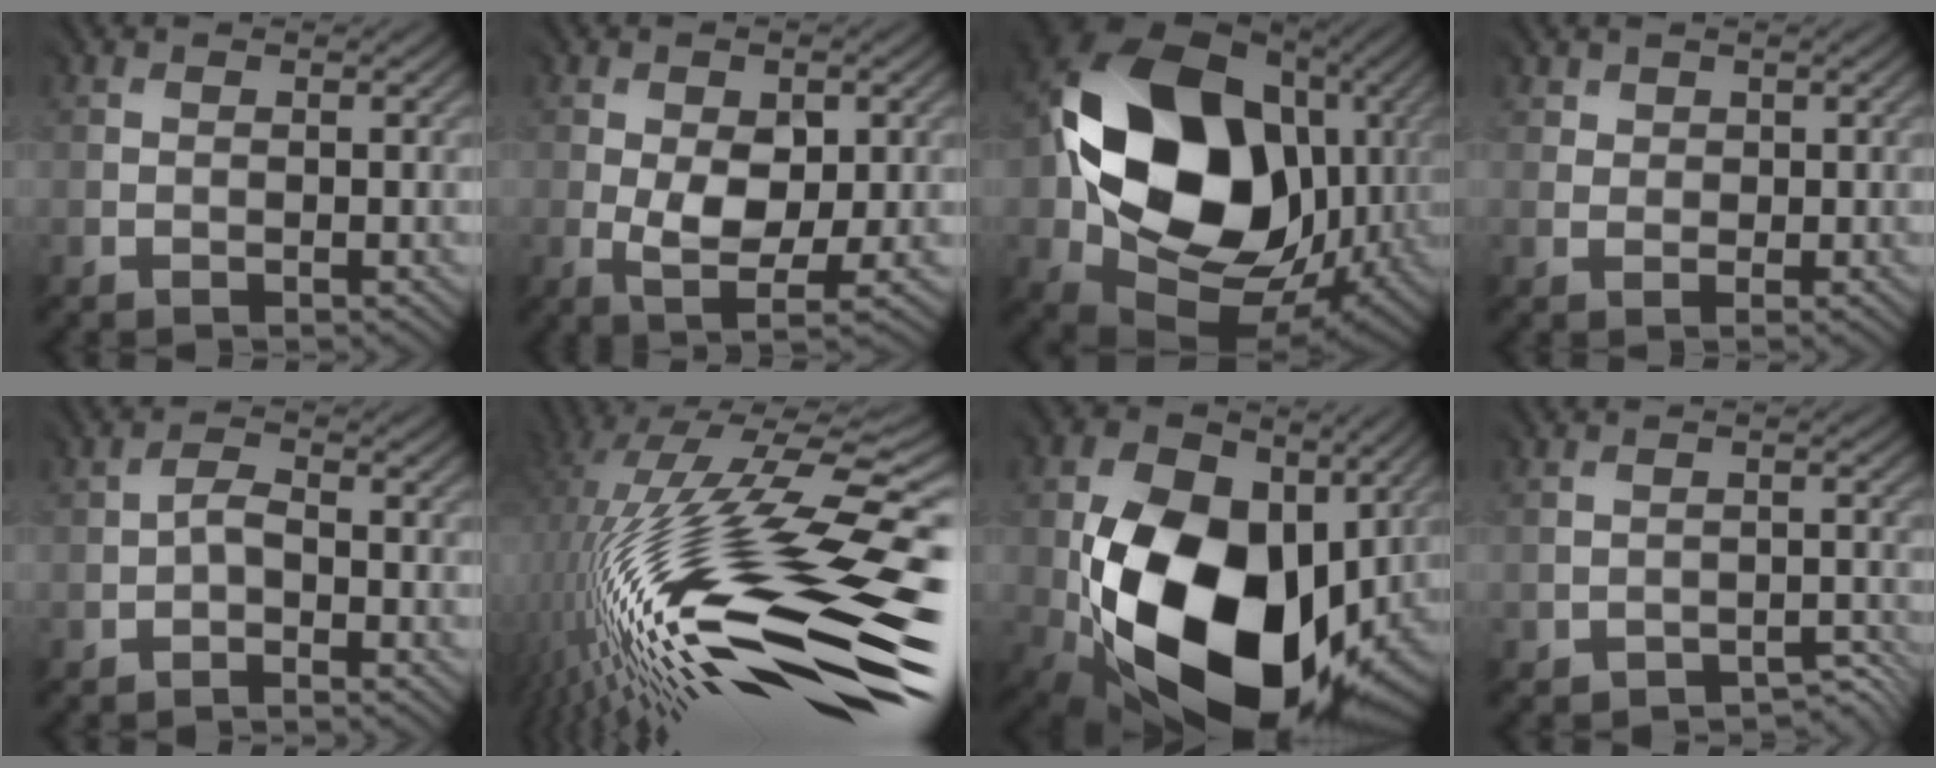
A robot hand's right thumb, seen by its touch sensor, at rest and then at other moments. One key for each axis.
{"total": 6.1, "fx": -0.4, "fy": 3.0, "fz": 5.3, "tx": -0.100, "ty": -0.010, "tz": 0.001}
{"total": 21.5, "fx": 1.8, "fy": 16.6, "fz": 13.5, "tx": -0.304, "ty": -0.042, "tz": 0.059}
{"total": 1.5, "fx": 1.1, "fy": 1.0, "fz": 0.0, "tx": 0.004, "ty": -0.001, "tz": 0.023}
{"total": 1.7, "fx": -0.7, "fy": 0.8, "fz": 1.3, "tx": -0.026, "ty": 0.003, "tz": -0.015}
{"total": 20.5, "fx": -4.4, "fy": 6.3, "fz": 19.0, "tx": -0.342, "ty": 0.005, "tz": -0.098}
{"total": 19.4, "fx": -2.7, "fy": 13.0, "fz": 14.2, "tx": -0.280, "ty": -0.040, "tz": -0.038}
{"total": 2.6, "fx": -2.4, "fy": 0.7, "fz": 0.4, "tx": 0.003, "ty": -0.003, "tz": -0.031}